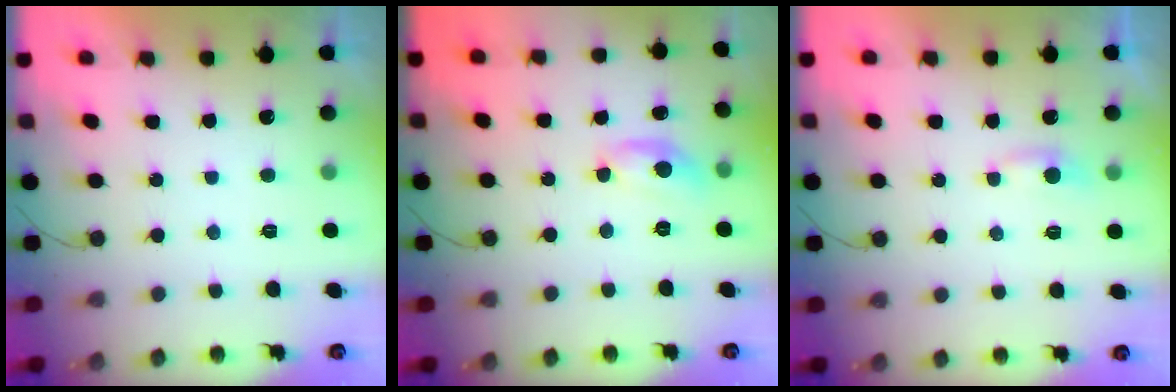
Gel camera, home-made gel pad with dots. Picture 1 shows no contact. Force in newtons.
{"total": 8.3, "press": 8.3, "slide": 0.6}
{"total": 3.5, "press": 3.4, "slide": 0.3}